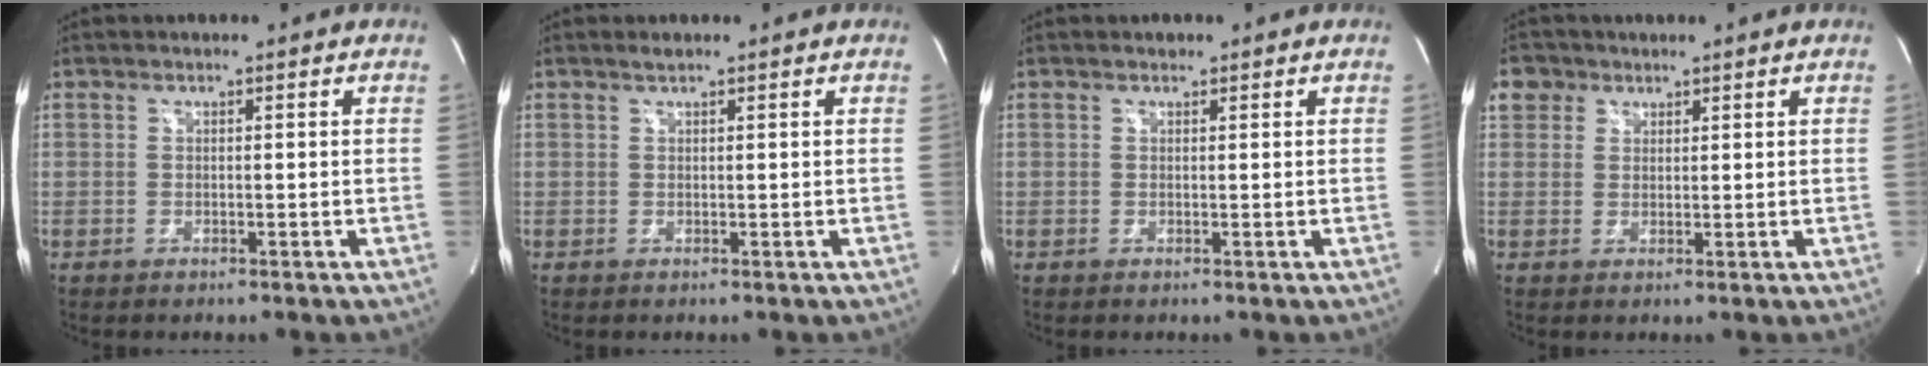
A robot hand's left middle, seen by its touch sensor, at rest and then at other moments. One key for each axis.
{"total": 0.6, "fx": 0.5, "fy": 0.0, "fz": 0.3, "tx": -0.011, "ty": 0.001, "tz": 0.013}
{"total": 0.6, "fx": 0.5, "fy": 0.3, "fz": 0.1, "tx": -0.007, "ty": 0.001, "tz": 0.007}
{"total": 3.6, "fx": 2.0, "fy": 3.0, "fz": 0.4, "tx": -0.007, "ty": 0.013, "tz": 0.036}